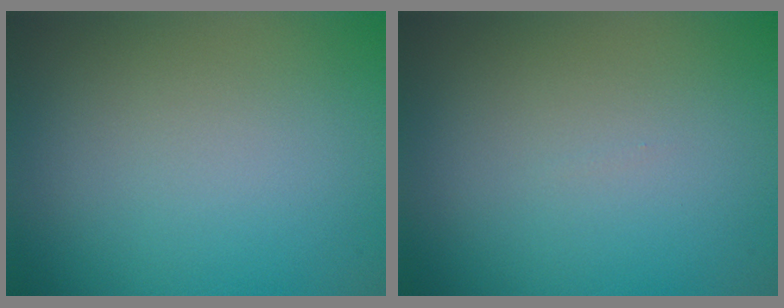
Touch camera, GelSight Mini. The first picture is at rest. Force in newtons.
{"total": 0.0}